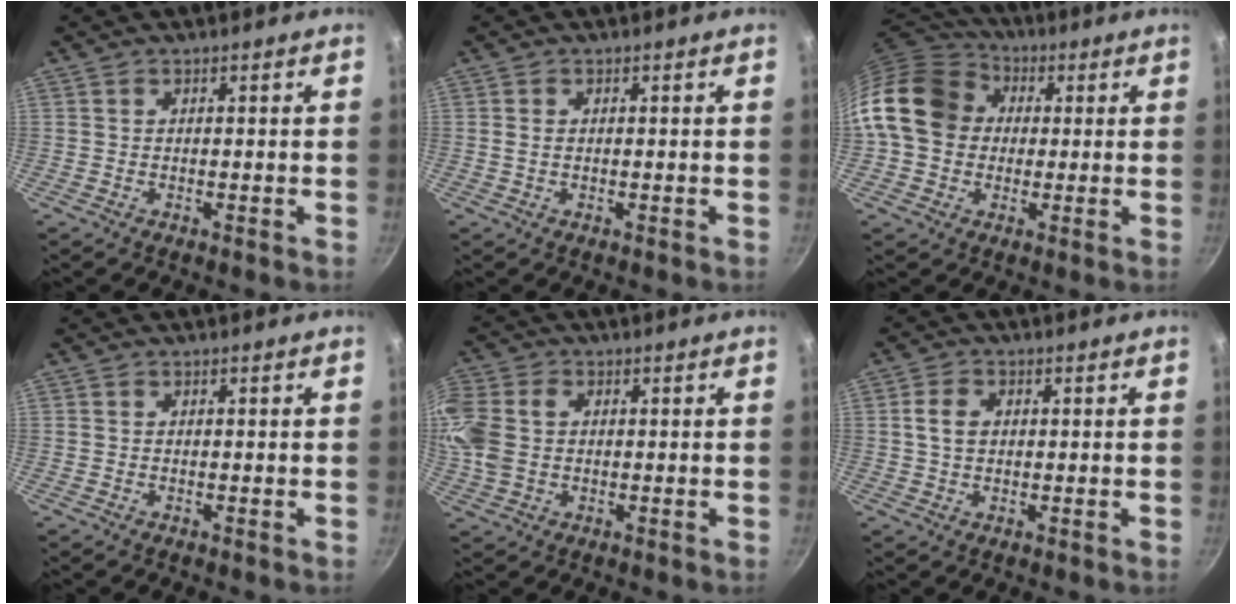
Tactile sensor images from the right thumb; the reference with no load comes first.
{"total": 1.1, "force": [0.1, 0.8, 0.8], "torque": [-0.015, 0.001, 0.000]}
{"total": 16.1, "force": [1.6, 13.5, 8.8], "torque": [-0.135, 0.034, 0.014]}
{"total": 0.0}
{"total": 10.6, "force": [0.9, 8.2, 6.7], "torque": [-0.150, 0.009, 0.012]}
{"total": 4.2, "force": [0.6, 3.1, 2.8], "torque": [-0.043, 0.007, 0.008]}